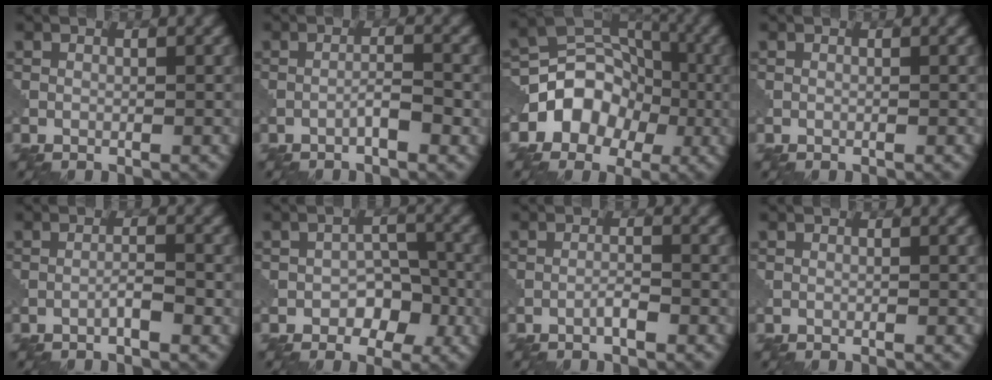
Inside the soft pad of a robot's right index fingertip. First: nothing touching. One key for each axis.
{"total": 1.9, "fx": -1.0, "fy": 0.3, "fz": 1.6, "tx": -0.028, "ty": 0.007, "tz": -0.020}
{"total": 6.4, "fx": -2.1, "fy": 5.2, "fz": 3.2, "tx": -0.033, "ty": 0.012, "tz": -0.049}
{"total": 0.0}
{"total": 1.6, "fx": -0.8, "fy": 0.1, "fz": 1.4, "tx": -0.024, "ty": 0.005, "tz": -0.018}
{"total": 3.4, "fx": -1.4, "fy": 2.4, "fz": 1.9, "tx": -0.015, "ty": 0.005, "tz": -0.021}
{"total": 1.2, "fx": -0.8, "fy": 0.1, "fz": 1.0, "tx": -0.017, "ty": 0.004, "tz": -0.017}
{"total": 0.0}